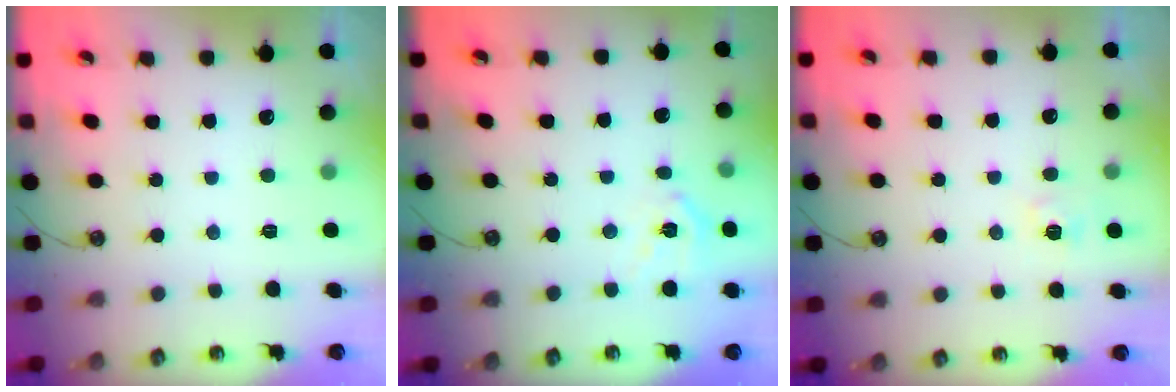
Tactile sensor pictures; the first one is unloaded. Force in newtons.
{"total": 10.2, "press": 10.1, "slide": 1.4}
{"total": 3.6, "press": 3.5, "slide": 0.3}